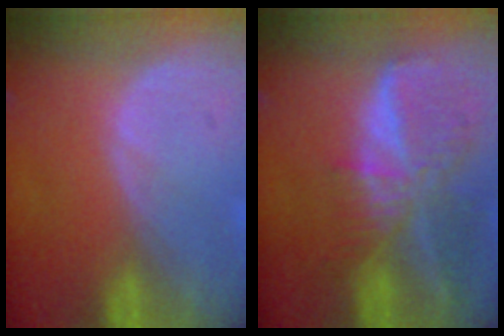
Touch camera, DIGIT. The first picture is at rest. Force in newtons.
{"total": 9.5, "press": 8.3, "slide": 4.7}